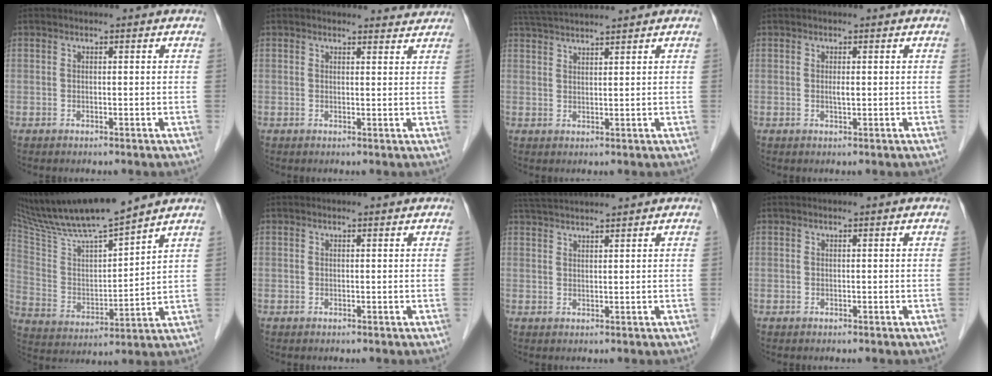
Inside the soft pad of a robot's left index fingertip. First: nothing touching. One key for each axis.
{"total": 3.8, "fx": 3.7, "fy": 0.7, "fz": -0.1, "tx": 0.000, "ty": -0.003, "tz": 0.031}
{"total": 7.6, "fx": 7.1, "fy": -0.6, "fz": 2.7, "tx": -0.051, "ty": 0.034, "tz": 0.121}
{"total": 0.8, "fx": 0.2, "fy": 0.1, "fz": 0.7, "tx": -0.018, "ty": -0.002, "tz": 0.003}
{"total": 16.7, "fx": 14.9, "fy": 0.0, "fz": 7.5, "tx": -0.146, "ty": 0.005, "tz": 0.276}
{"total": 0.9, "fx": 0.9, "fy": 0.0, "fz": 0.1, "tx": -0.009, "ty": 0.001, "tz": 0.010}
{"total": 7.0, "fx": 6.6, "fy": -0.3, "fz": 2.5, "tx": -0.046, "ty": 0.036, "tz": 0.111}
{"total": 0.6, "fx": 0.5, "fy": 0.0, "fz": 0.2, "tx": -0.003, "ty": 0.009, "tz": 0.011}